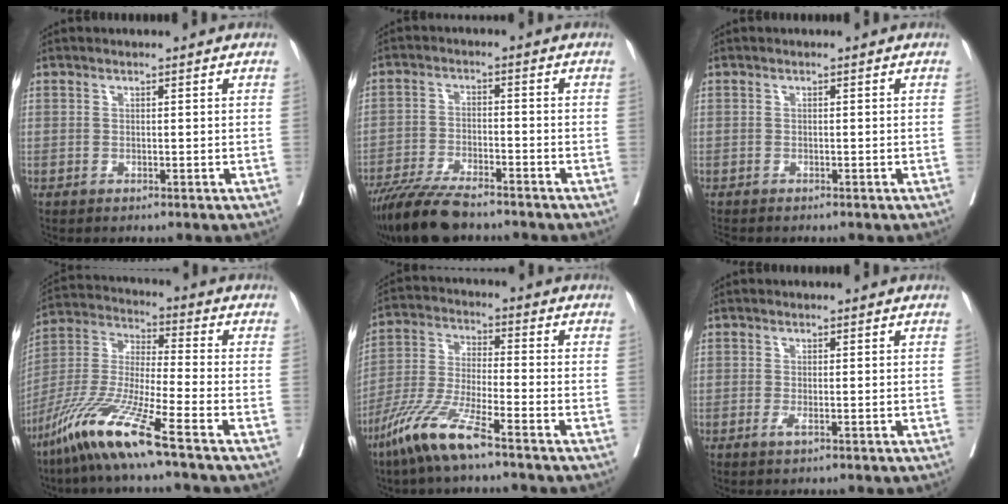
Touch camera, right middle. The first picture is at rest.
{"total": 10.0, "force": [-8.6, 1.6, 5.0], "torque": [-0.085, -0.028, -0.149]}
{"total": 2.6, "force": [-2.4, 0.6, 1.0], "torque": [-0.016, -0.006, -0.034]}
{"total": 14.3, "force": [-9.1, -0.4, 11.1], "torque": [-0.238, -0.035, -0.179]}
{"total": 10.2, "force": [-6.9, 0.5, 7.5], "torque": [-0.162, -0.024, -0.144]}
{"total": 0.9, "force": [-0.4, 0.0, 0.8], "torque": [-0.015, -0.003, -0.008]}